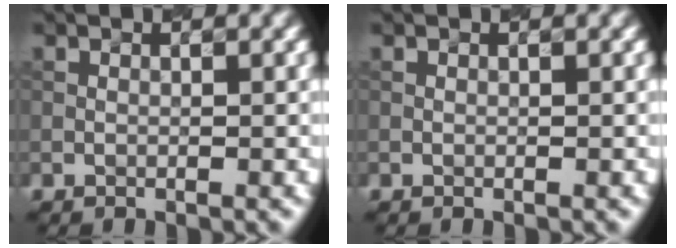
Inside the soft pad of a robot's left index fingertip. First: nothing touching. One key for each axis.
{"total": 0.0}